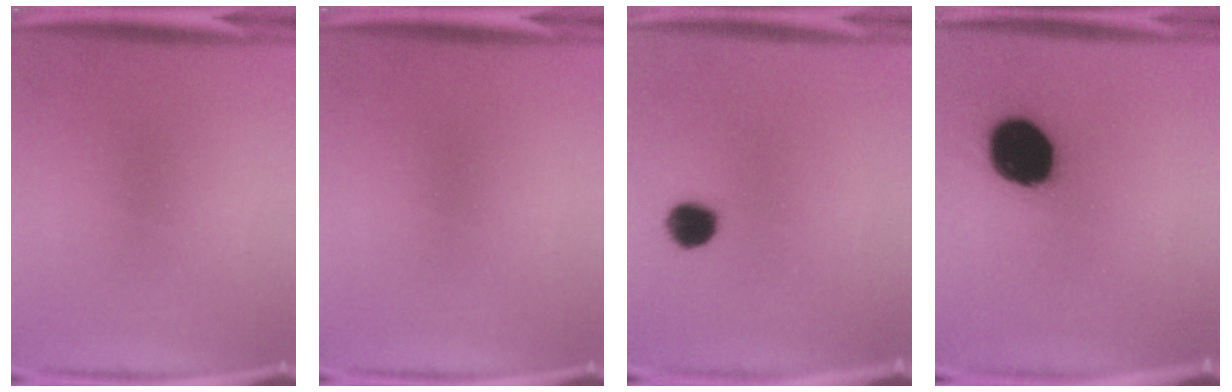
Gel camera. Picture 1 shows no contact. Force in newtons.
{"total": 0.0}
{"total": 6.0}
{"total": 18.9}